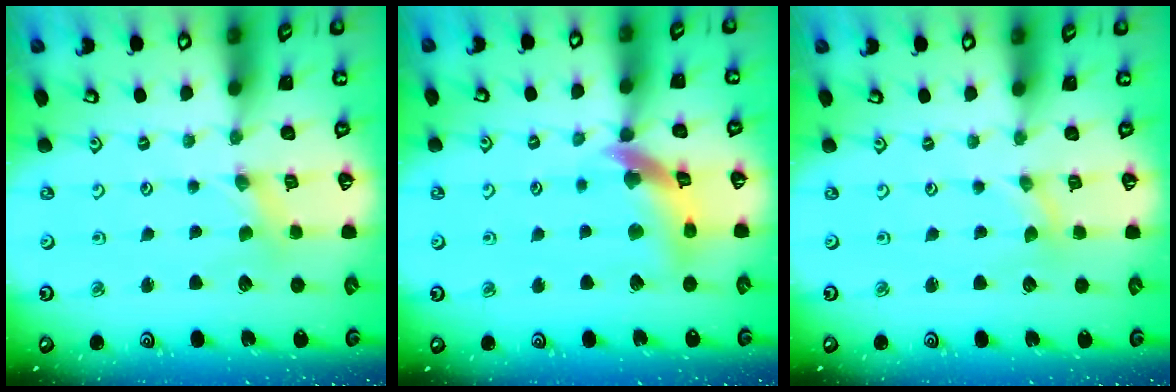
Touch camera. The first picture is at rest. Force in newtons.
{"total": 11.3, "press": 11.2, "slide": 1.4}
{"total": 0.0}